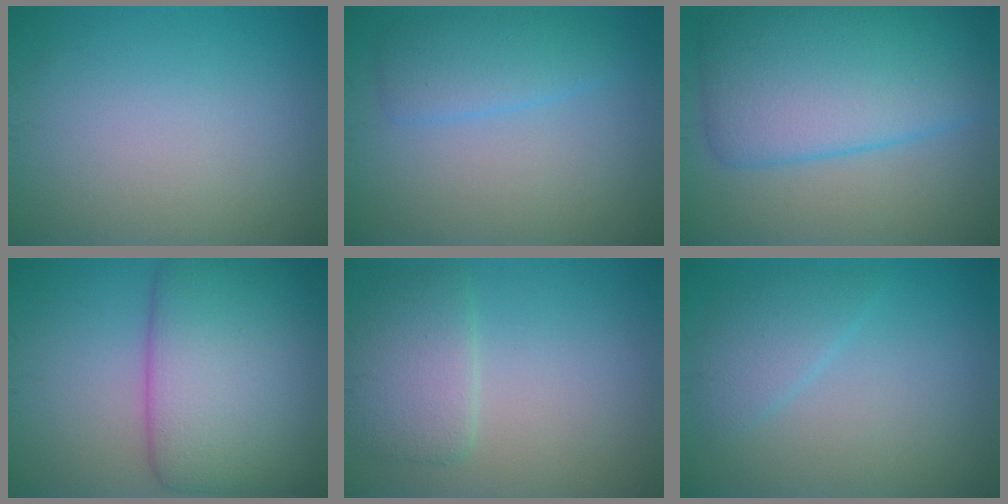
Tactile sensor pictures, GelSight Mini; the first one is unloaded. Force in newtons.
{"total": 3.1, "press": 3.1, "slide": 0.3}
{"total": 9.0, "press": 9.0, "slide": 0.4}
{"total": 11.0, "press": 11.0, "slide": 0.2}
{"total": 3.7, "press": 3.7, "slide": 0.1}
{"total": 2.3, "press": 2.3, "slide": 0.3}